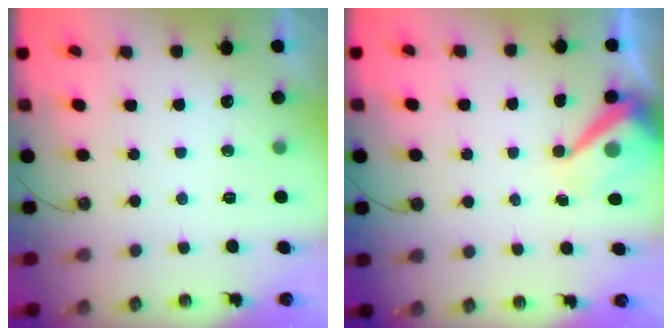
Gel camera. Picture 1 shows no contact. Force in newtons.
{"total": 9.4, "press": 9.3, "slide": 1.1}